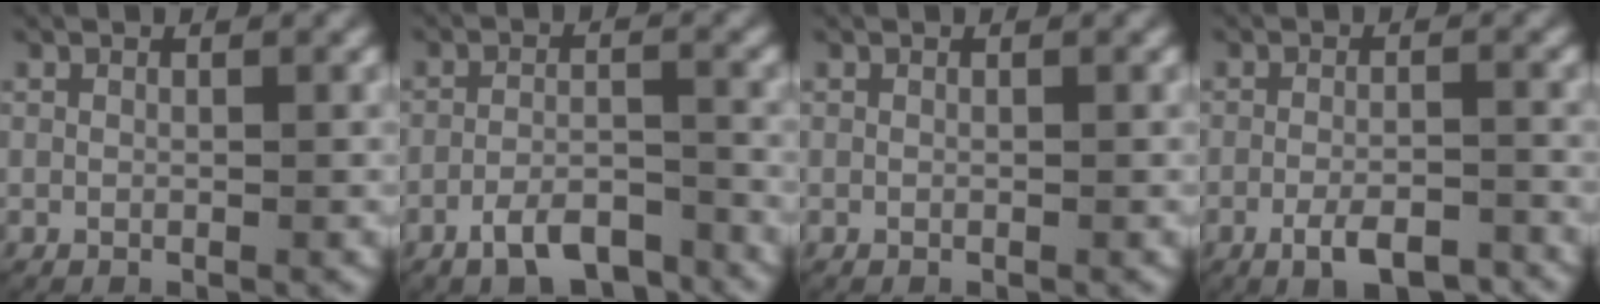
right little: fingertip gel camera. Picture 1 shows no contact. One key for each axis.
{"total": 4.8, "fx": -4.3, "fy": 1.4, "fz": 1.6, "tx": -0.030, "ty": -0.007, "tz": -0.078}
{"total": 0.0}
{"total": 4.4, "fx": -3.3, "fy": 1.4, "fz": 2.5, "tx": -0.043, "ty": -0.005, "tz": -0.057}